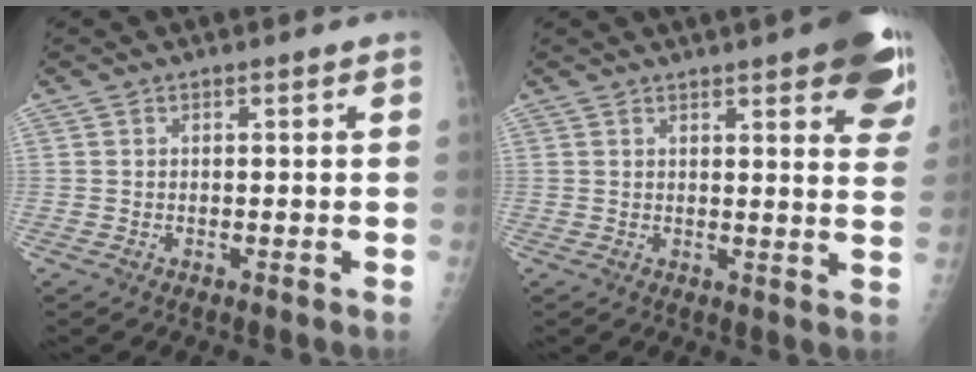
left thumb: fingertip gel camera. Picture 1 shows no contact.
{"total": 14.2, "force": [8.4, 3.8, 10.8], "torque": [-0.110, -0.030, 0.090]}